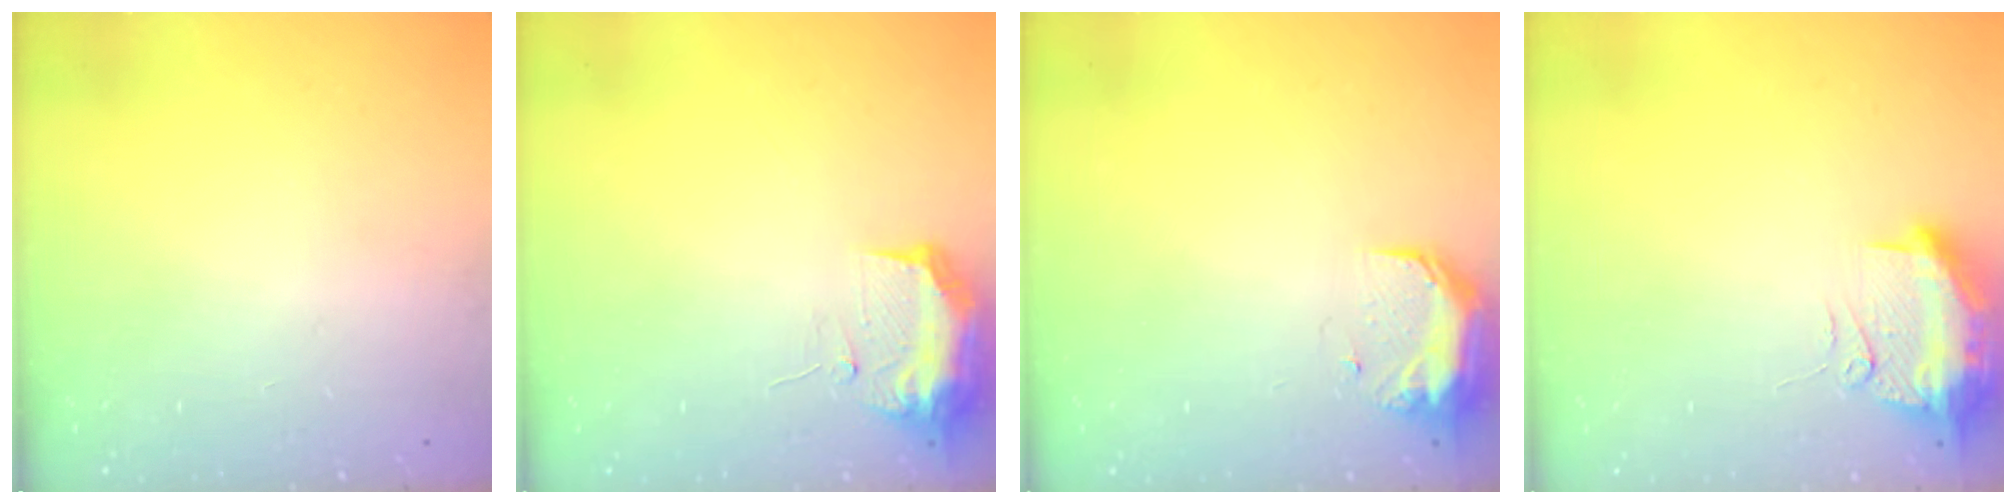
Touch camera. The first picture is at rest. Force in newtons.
{"total": 9.6, "press": 9.6, "slide": 0.3}
{"total": 8.8, "press": 8.7, "slide": 1.5}
{"total": 16.8, "press": 12.1, "slide": 11.7}